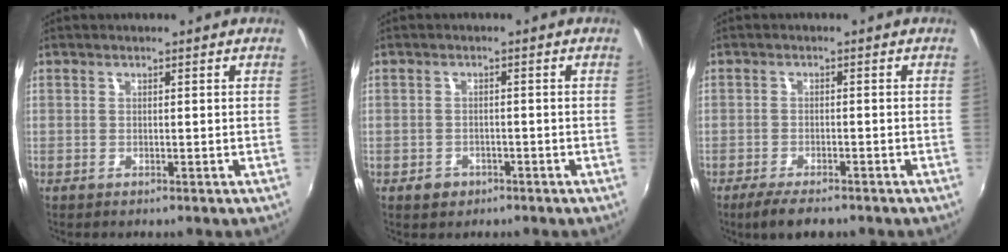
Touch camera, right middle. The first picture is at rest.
{"total": 2.6, "force": [-1.5, 2.0, 0.8], "torque": [-0.018, 0.001, -0.021]}
{"total": 5.4, "force": [-4.2, 1.3, 3.1], "torque": [-0.073, -0.012, -0.072]}